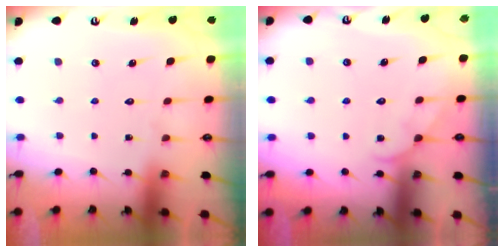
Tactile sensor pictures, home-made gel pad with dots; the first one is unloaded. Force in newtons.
{"total": 3.6, "press": 3.6, "slide": 0.4}